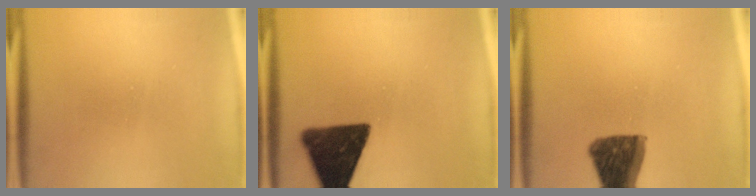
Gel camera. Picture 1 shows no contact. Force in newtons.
{"total": 13.5}
{"total": 12.9}